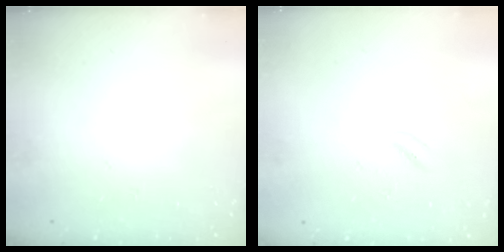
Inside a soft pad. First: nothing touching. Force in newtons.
{"total": 0.8, "press": 0.6, "slide": 0.6}